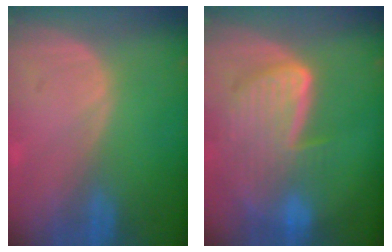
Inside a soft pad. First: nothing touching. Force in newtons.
{"total": 9.1, "press": 8.0, "slide": 4.5}